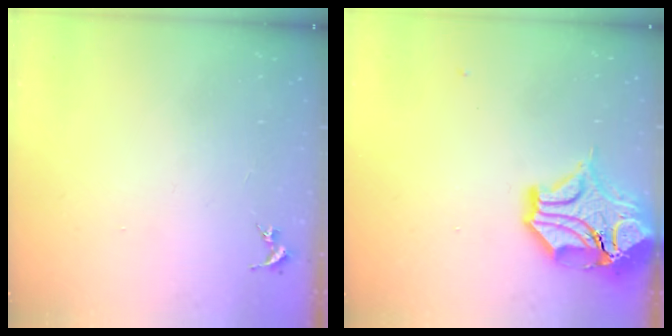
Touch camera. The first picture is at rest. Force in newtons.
{"total": 16.7, "press": 16.5, "slide": 2.5}